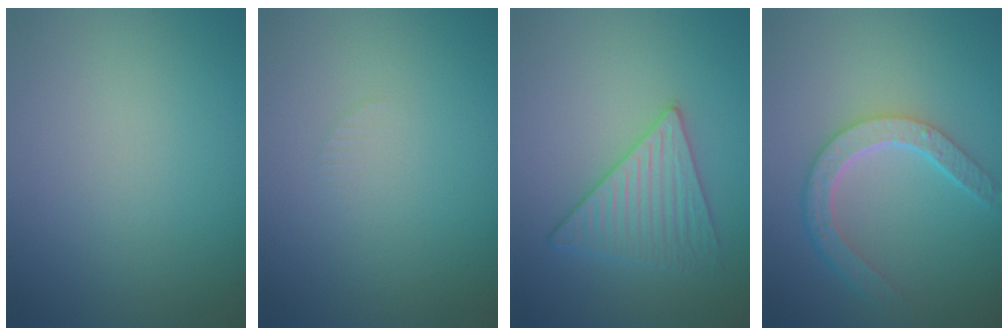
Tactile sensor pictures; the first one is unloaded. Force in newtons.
{"total": 0.7, "press": 0.6, "slide": 0.1}
{"total": 3.2, "press": 3.2, "slide": 0.3}
{"total": 4.6, "press": 3.6, "slide": 2.8}